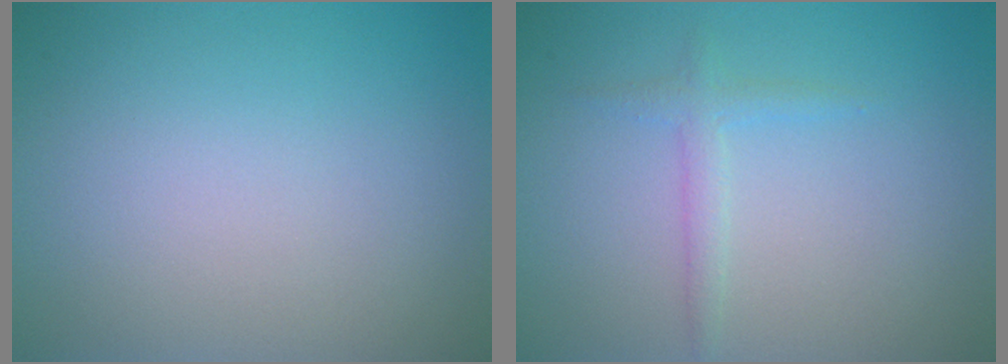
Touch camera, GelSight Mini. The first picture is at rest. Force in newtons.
{"total": 1.5, "press": 1.5, "slide": 0.0}